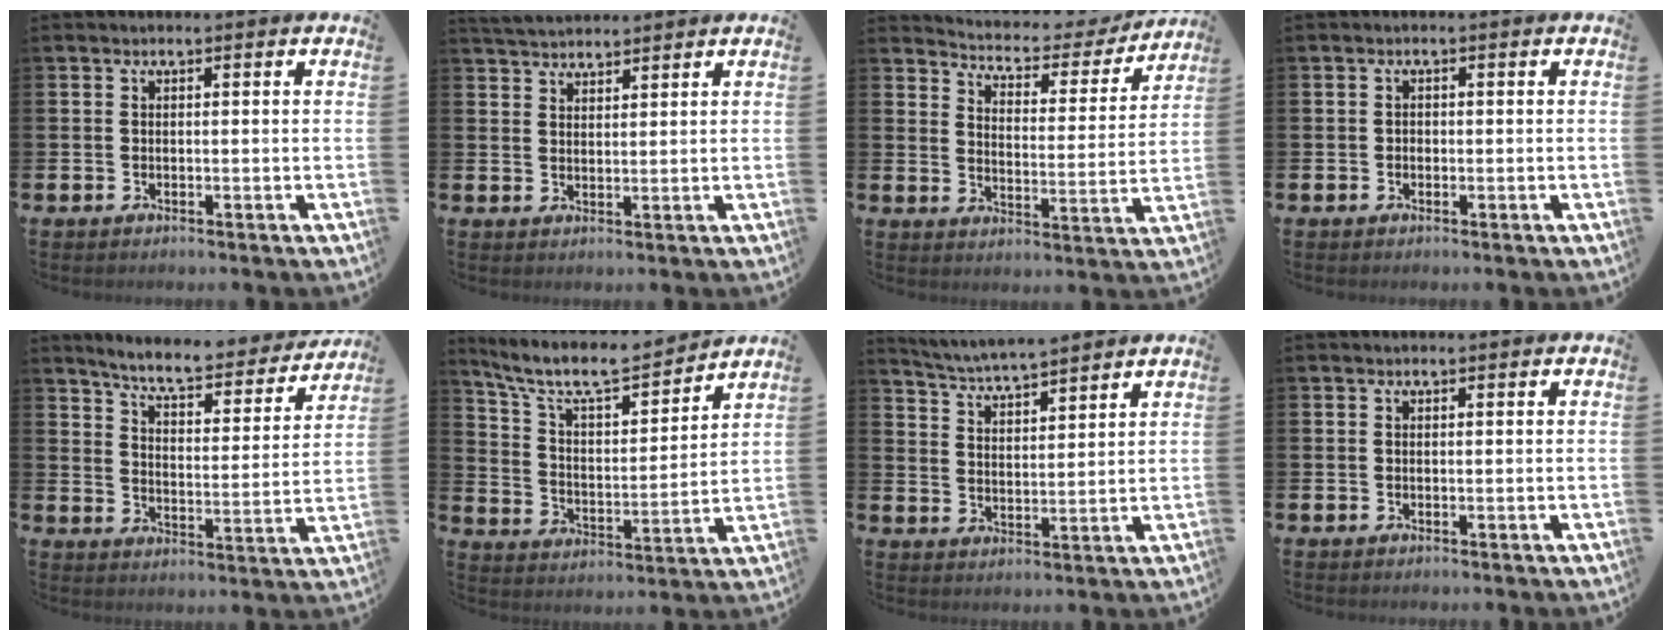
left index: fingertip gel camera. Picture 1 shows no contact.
{"total": 3.4, "force": [3.3, 0.5, 0.3], "torque": [-0.015, -0.013, 0.063]}
{"total": 4.5, "force": [4.2, 1.3, 0.8], "torque": [-0.042, -0.041, 0.064]}
{"total": 0.7, "force": [-0.3, 0.7, 0.2], "torque": [-0.009, 0.006, -0.006]}
{"total": 6.9, "force": [6.5, 1.0, 2.2], "torque": [-0.070, -0.047, 0.108]}
{"total": 9.0, "force": [8.0, 2.1, 3.5], "torque": [-0.111, -0.049, 0.140]}
{"total": 4.7, "force": [4.7, -0.1, 0.6], "torque": [-0.036, -0.031, 0.083]}
{"total": 0.0}